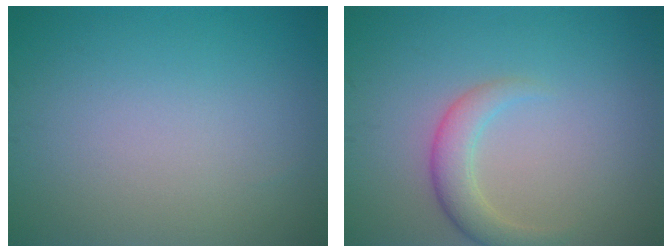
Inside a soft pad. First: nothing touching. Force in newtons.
{"total": 2.8, "press": 2.8, "slide": 0.1}